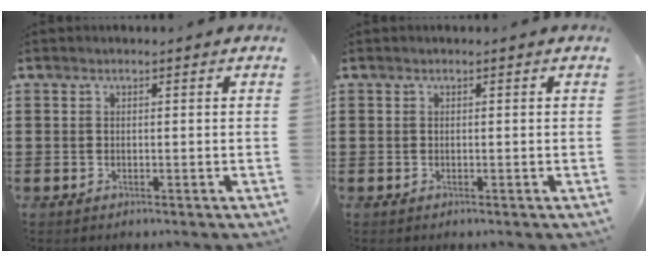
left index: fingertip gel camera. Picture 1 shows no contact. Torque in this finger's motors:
{"motor_torque": [0.00, 0.00, 0.00, 0.00]}